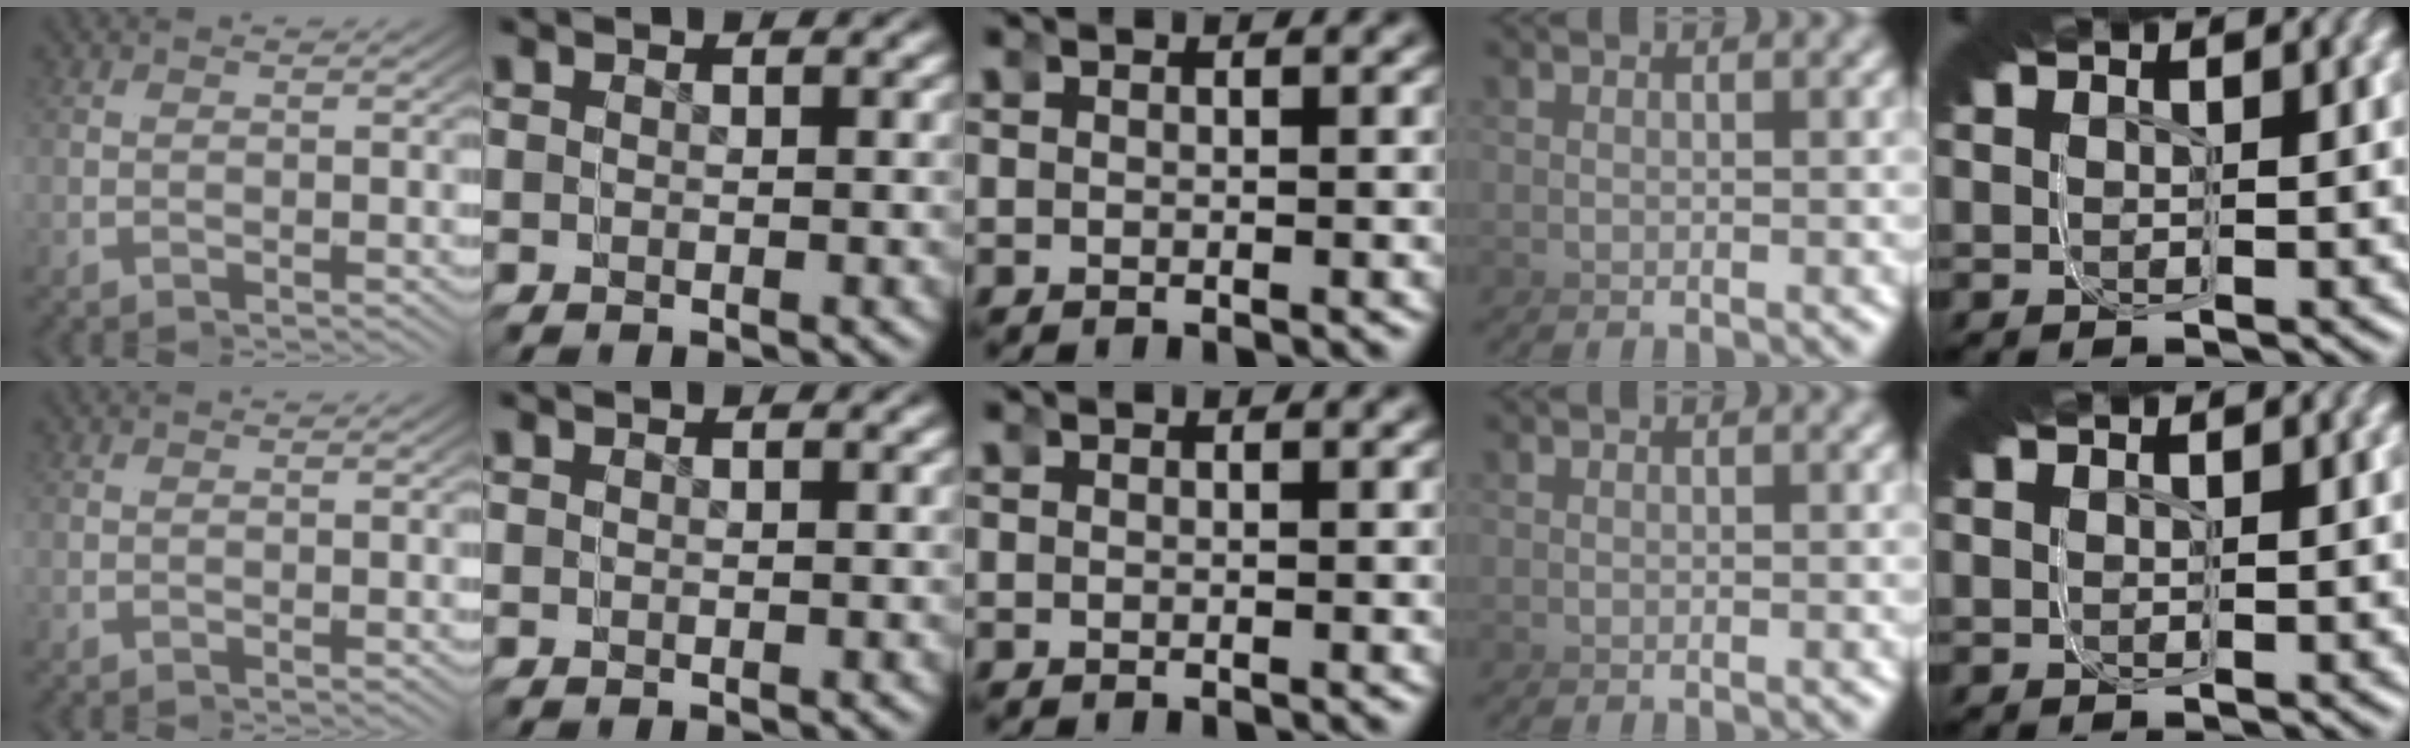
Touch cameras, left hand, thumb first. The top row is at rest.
{}